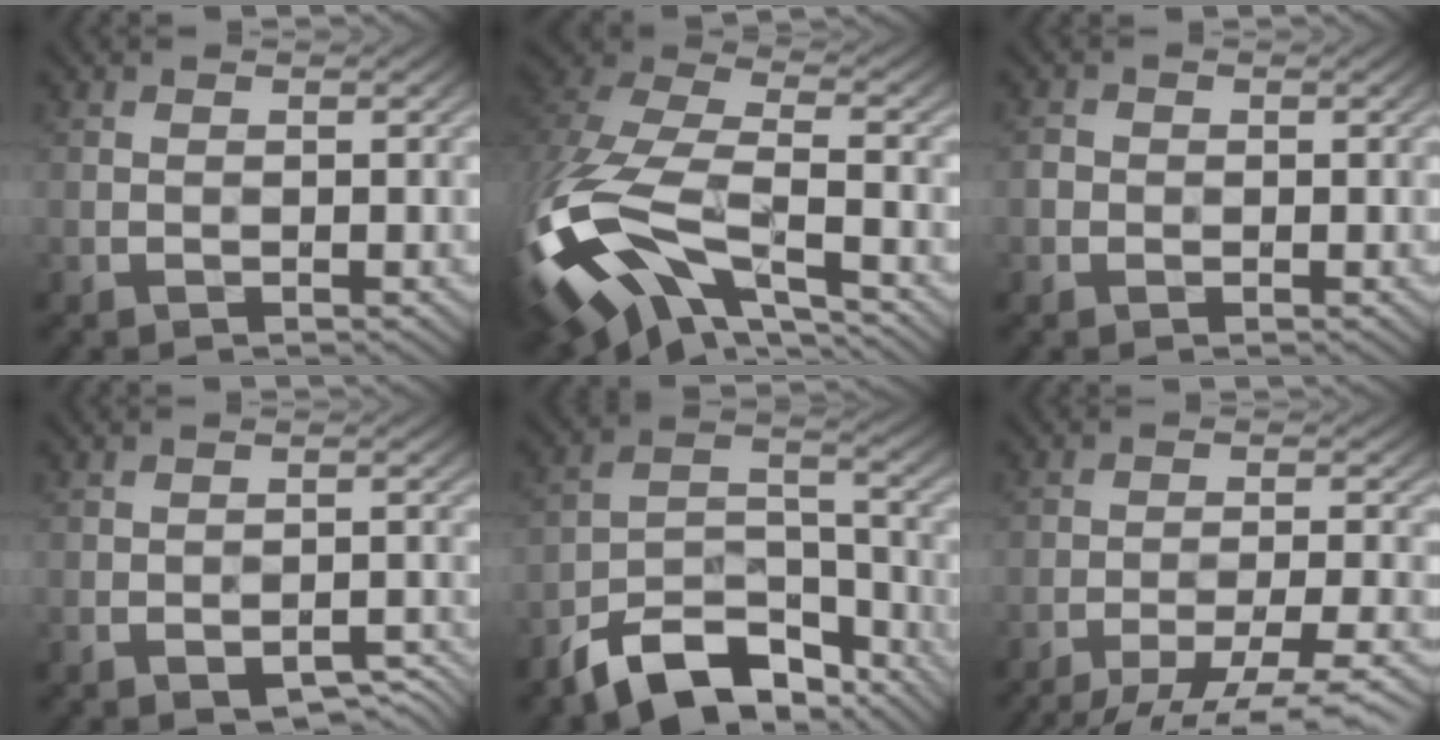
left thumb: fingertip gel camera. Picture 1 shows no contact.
{"total": 17.7, "force": [-7.2, 9.0, 13.4], "torque": [-0.353, -0.034, -0.111]}
{"total": 0.9, "force": [-0.4, 0.8, 0.0], "torque": [-0.002, -0.002, -0.006]}
{"total": 4.4, "force": [-3.1, 1.9, 2.5], "torque": [-0.040, 0.007, -0.031]}
{"total": 12.0, "force": [-9.1, 4.8, 6.1], "torque": [-0.106, -0.003, -0.171]}
{"total": 9.9, "force": [-8.1, 1.7, 5.3], "torque": [-0.091, -0.007, -0.108]}